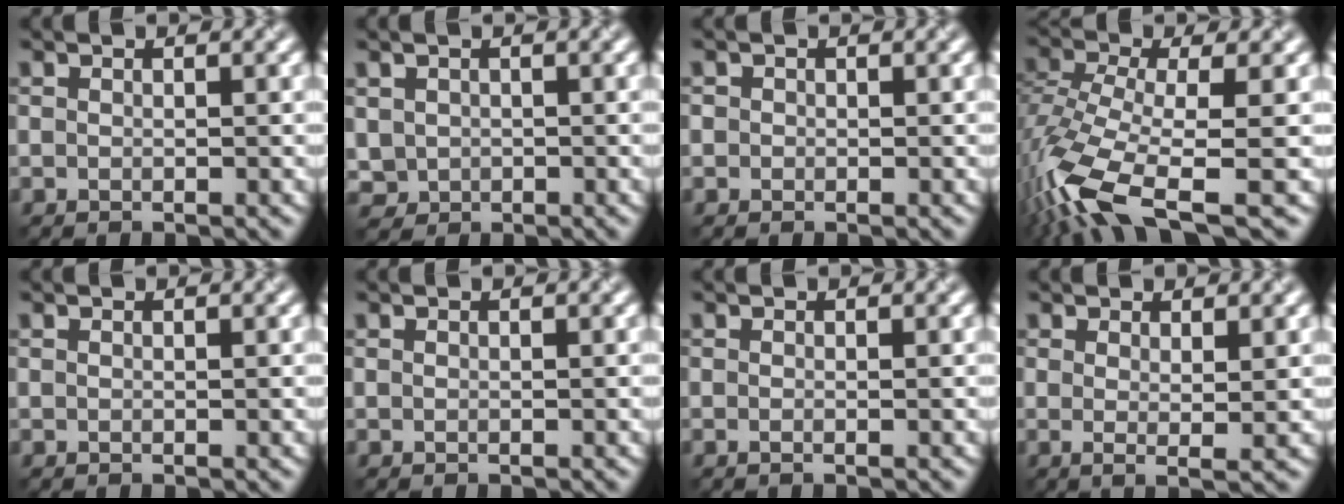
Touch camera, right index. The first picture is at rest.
{"total": 1.2, "force": [0.0, 1.2, -0.1], "torque": [-0.002, 0.003, 0.013]}
{"total": 0.7, "force": [-0.5, 0.4, -0.2], "torque": [0.006, 0.007, -0.003]}
{"total": 10.0, "force": [-5.7, 3.2, 7.5], "torque": [-0.173, -0.008, -0.105]}
{"total": 0.0}
{"total": 0.0}
{"total": 0.5, "force": [-0.3, 0.1, 0.5], "torque": [-0.005, -0.002, -0.007]}
{"total": 2.0, "force": [0.4, 0.4, 1.9], "torque": [-0.024, -0.006, 0.012]}